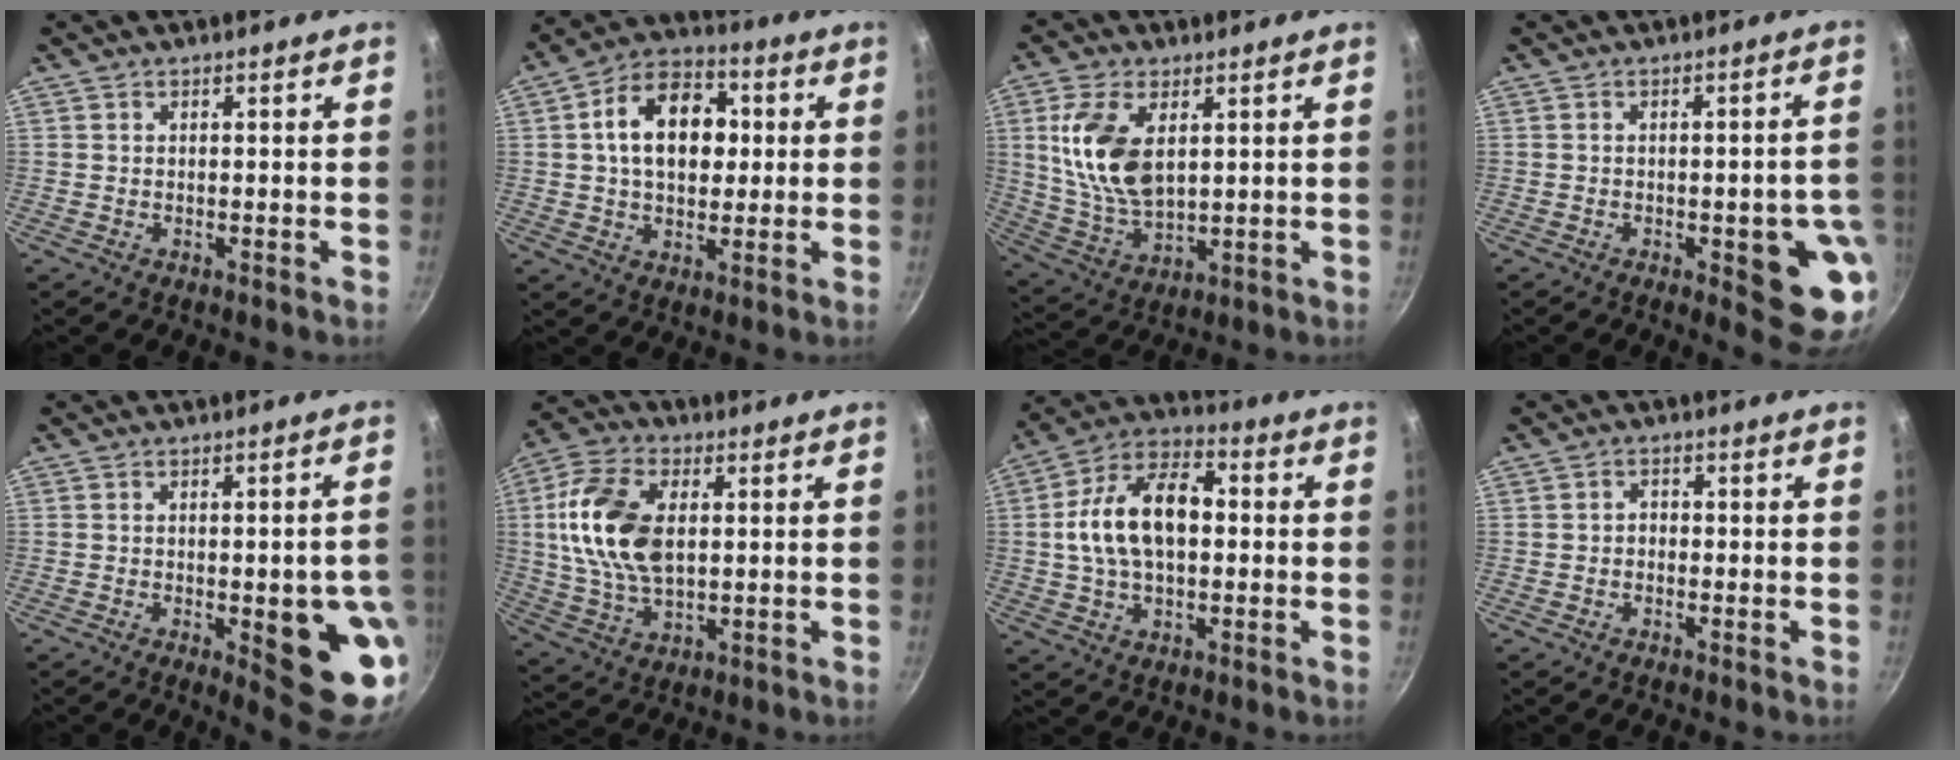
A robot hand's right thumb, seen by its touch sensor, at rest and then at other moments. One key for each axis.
{"total": 14.8, "fx": 2.2, "fy": 10.2, "fz": 10.5, "tx": -0.130, "ty": 0.019, "tz": 0.020}
{"total": 13.7, "fx": 3.5, "fy": 7.7, "fz": 10.8, "tx": -0.202, "ty": -0.020, "tz": 0.078}
{"total": 12.3, "fx": -3.4, "fy": 4.1, "fz": 11.1, "tx": -0.089, "ty": 0.008, "tz": -0.040}
{"total": 14.0, "fx": -3.2, "fy": 4.3, "fz": 12.9, "tx": -0.120, "ty": 0.007, "tz": -0.034}
{"total": 16.3, "fx": 2.3, "fy": 10.0, "fz": 12.7, "tx": -0.231, "ty": 0.001, "tz": 0.039}
{"total": 15.9, "fx": 0.8, "fy": 9.6, "fz": 12.6, "tx": -0.200, "ty": 0.032, "tz": -0.001}
{"total": 1.6, "fx": -0.7, "fy": 1.2, "fz": 0.7, "tx": -0.006, "ty": 0.011, "tz": -0.015}